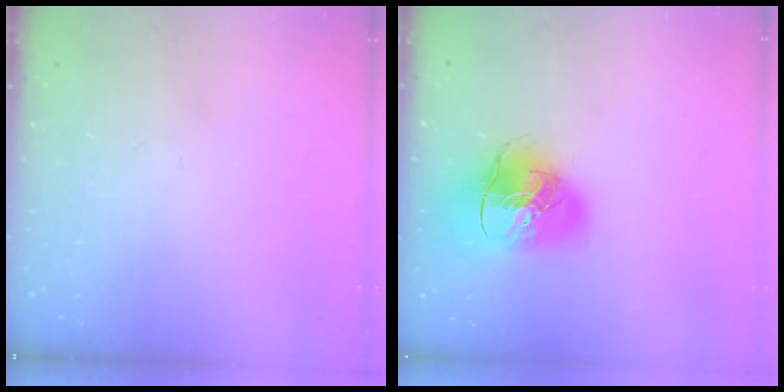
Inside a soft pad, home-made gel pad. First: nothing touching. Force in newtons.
{"total": 17.1, "press": 16.8, "slide": 2.9}